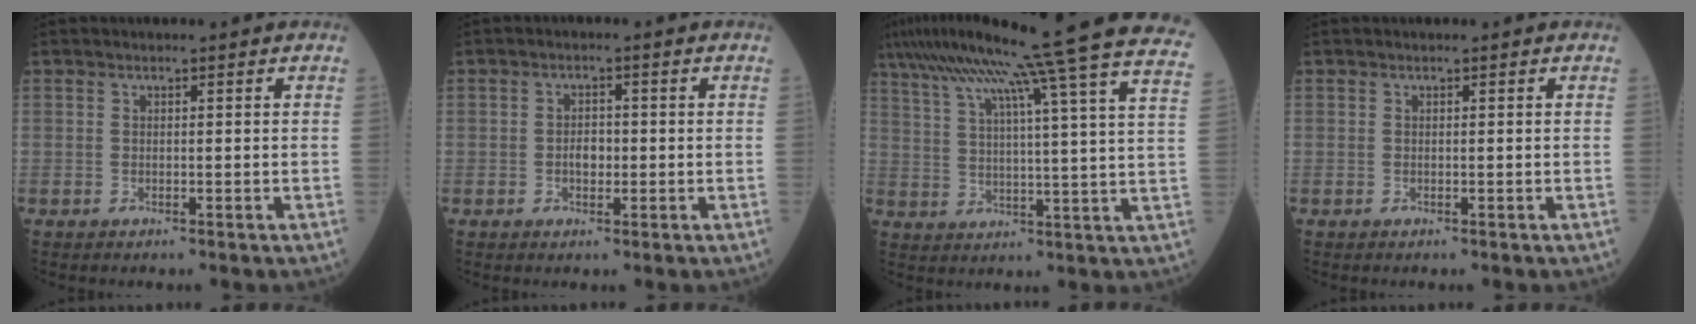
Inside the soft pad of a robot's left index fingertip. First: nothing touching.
{"total": 2.3, "force": [-0.4, 1.4, 1.7], "torque": [-0.027, 0.005, -0.007]}
{"total": 27.6, "force": [22.0, -1.5, 16.6], "torque": [-0.253, -0.021, 0.289]}
{"total": 0.0}